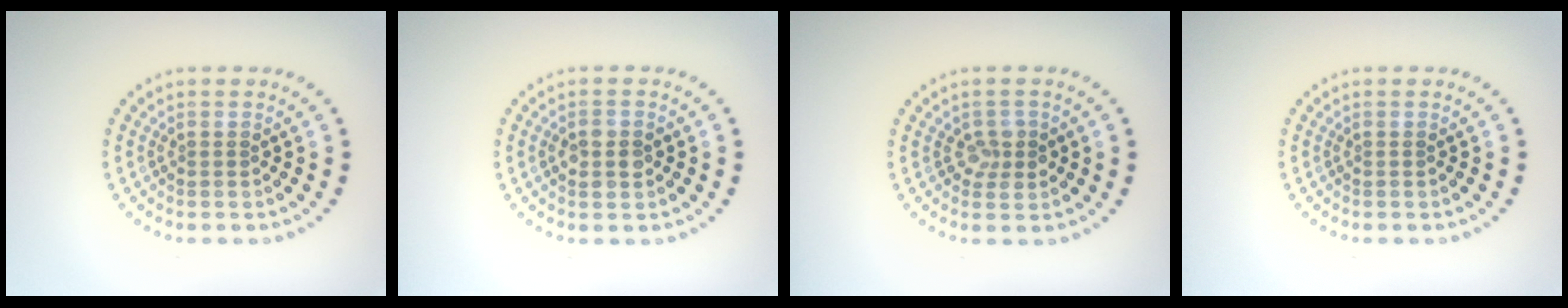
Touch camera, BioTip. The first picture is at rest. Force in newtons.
{"total": 2.1, "press": 2.1, "slide": 0.4}
{"total": 1.9, "press": 1.9, "slide": 0.5}
{"total": 0.0}